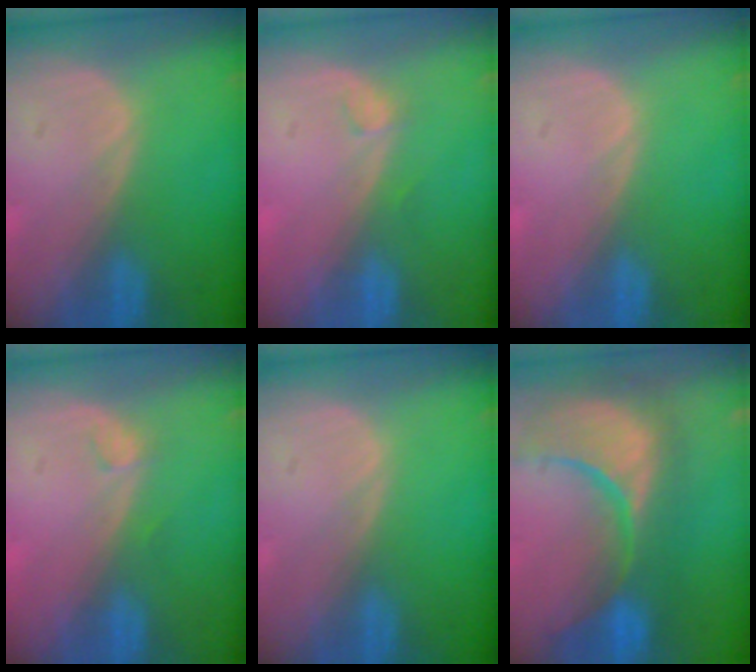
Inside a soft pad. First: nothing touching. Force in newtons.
{"total": 1.3, "press": 1.1, "slide": 0.5}
{"total": 0.0}
{"total": 1.3, "press": 1.1, "slide": 0.5}
{"total": 0.0}
{"total": 14.0, "press": 12.0, "slide": 7.3}